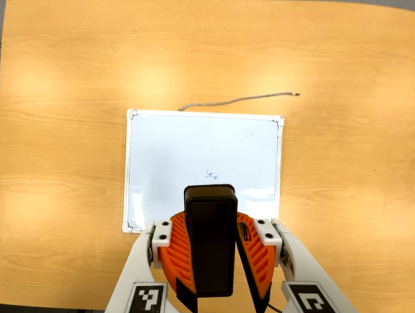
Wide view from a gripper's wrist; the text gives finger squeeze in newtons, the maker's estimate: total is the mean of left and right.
{"total": 10.9, "left": 10.4, "right": 11.3}